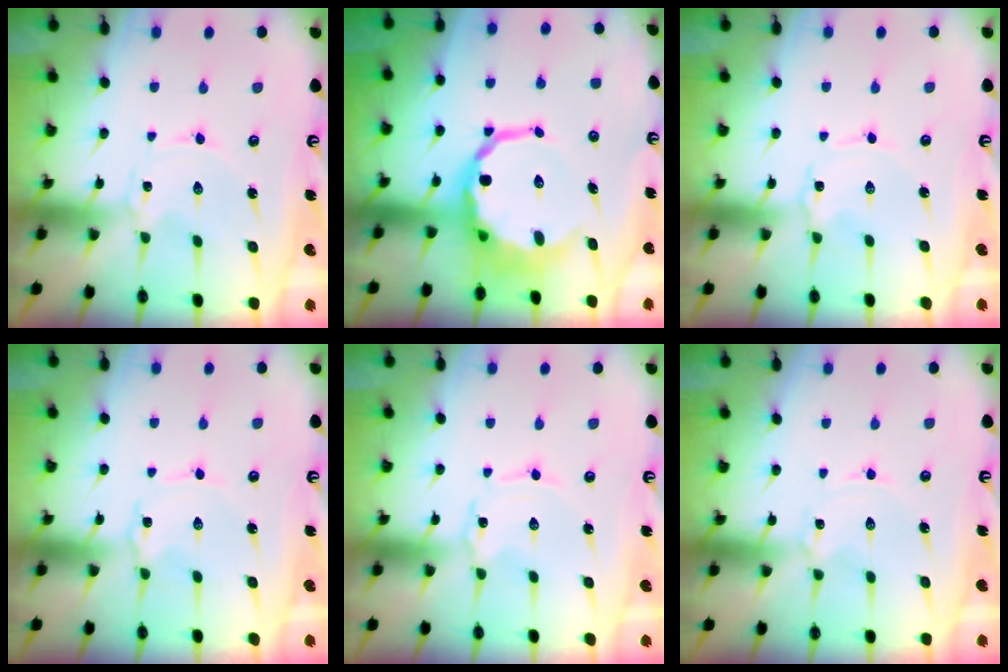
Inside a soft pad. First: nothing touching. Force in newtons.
{"total": 12.2, "press": 11.9, "slide": 2.8}
{"total": 1.7, "press": 1.7, "slide": 0.2}
{"total": 1.7, "press": 1.7, "slide": 0.2}
{"total": 1.2, "press": 1.2, "slide": 0.1}
{"total": 0.9, "press": 0.9, "slide": 0.1}